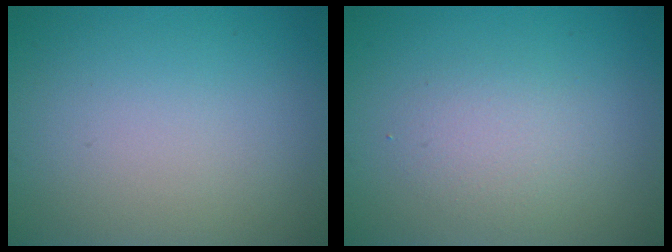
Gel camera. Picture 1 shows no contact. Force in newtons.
{"total": 2.1, "press": 2.1, "slide": 0.2}